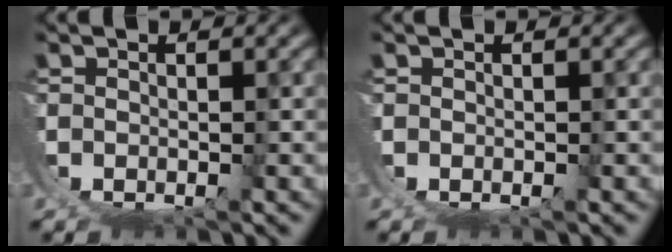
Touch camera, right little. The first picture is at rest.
{"total": 0.0}